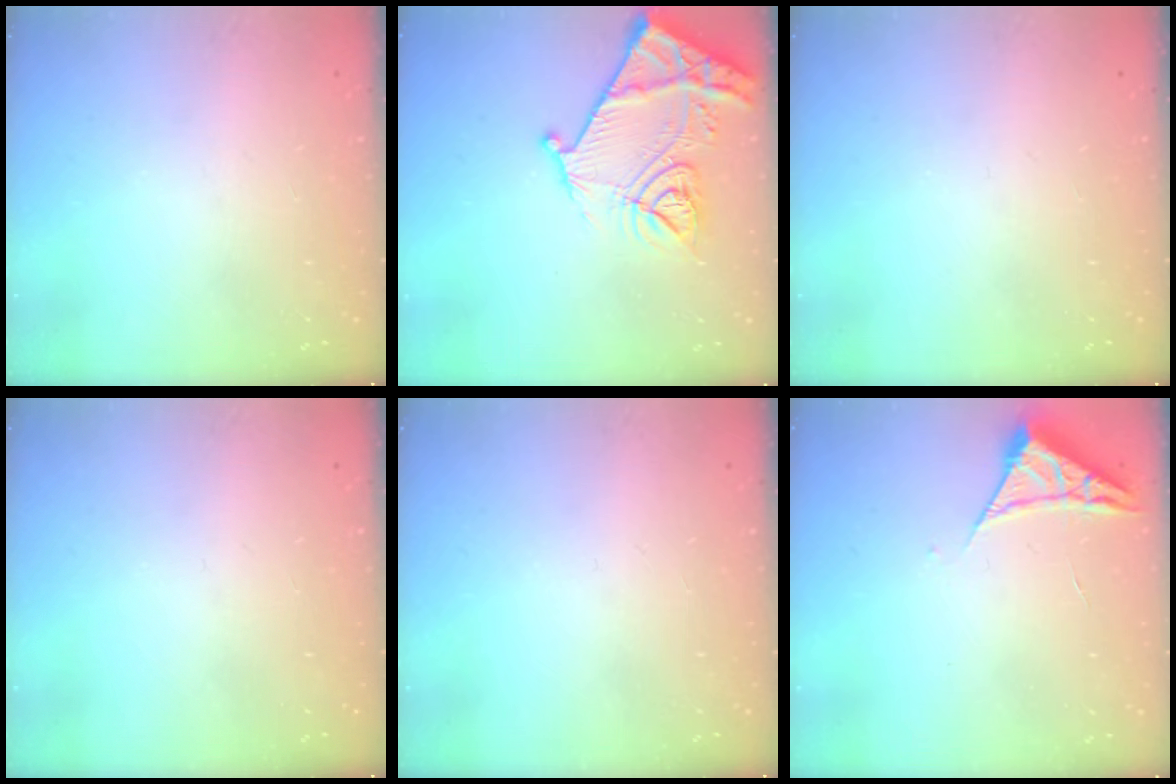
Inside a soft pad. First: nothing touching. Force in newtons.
{"total": 18.3, "press": 18.2, "slide": 2.0}
{"total": 0.0}
{"total": 0.0}
{"total": 0.0}
{"total": 4.2, "press": 4.2, "slide": 0.5}